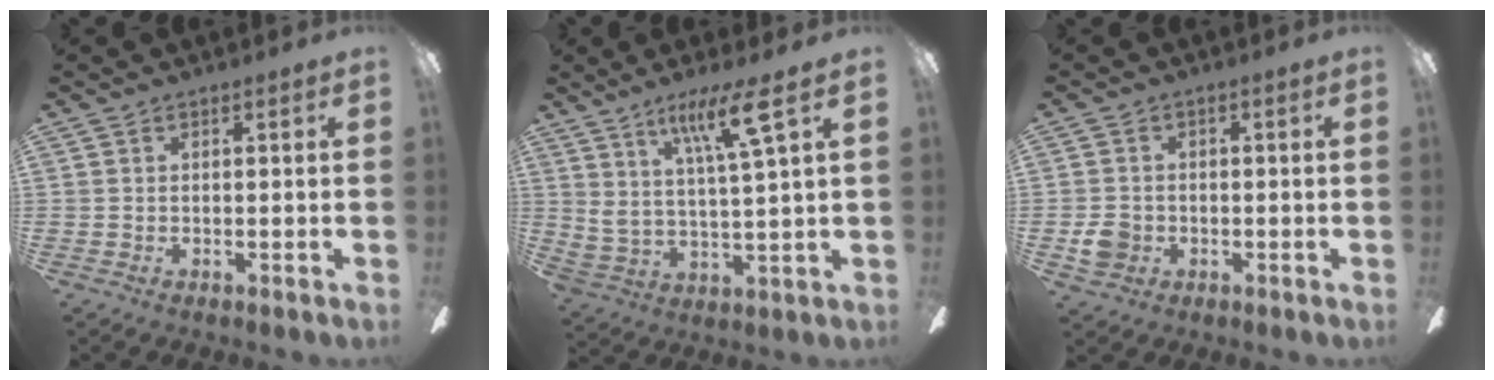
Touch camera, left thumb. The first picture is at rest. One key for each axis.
{"total": 12.3, "fx": 7.5, "fy": 1.9, "fz": 9.5, "tx": -0.172, "ty": -0.028, "tz": 0.125}
{"total": 4.7, "fx": -1.1, "fy": 4.1, "fz": 1.9, "tx": -0.022, "ty": 0.004, "tz": -0.021}